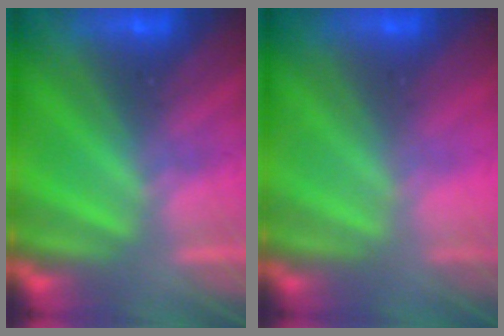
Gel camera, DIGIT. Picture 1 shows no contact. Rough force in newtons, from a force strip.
{"total": 2.4}